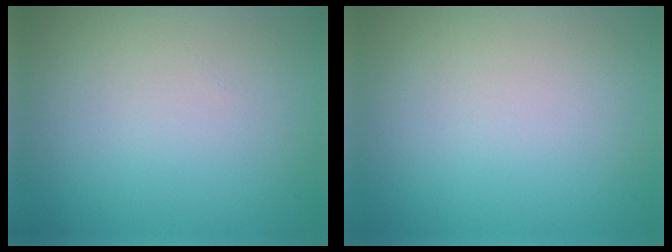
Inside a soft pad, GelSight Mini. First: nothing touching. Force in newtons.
{"total": 0.0}